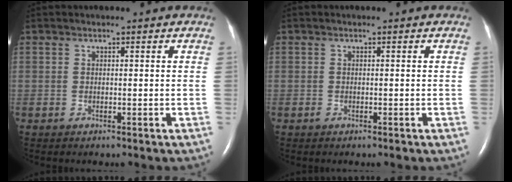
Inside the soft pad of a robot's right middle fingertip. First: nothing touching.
{"total": 0.5, "force": [-0.4, 0.2, 0.3], "torque": [-0.006, -0.001, -0.005]}